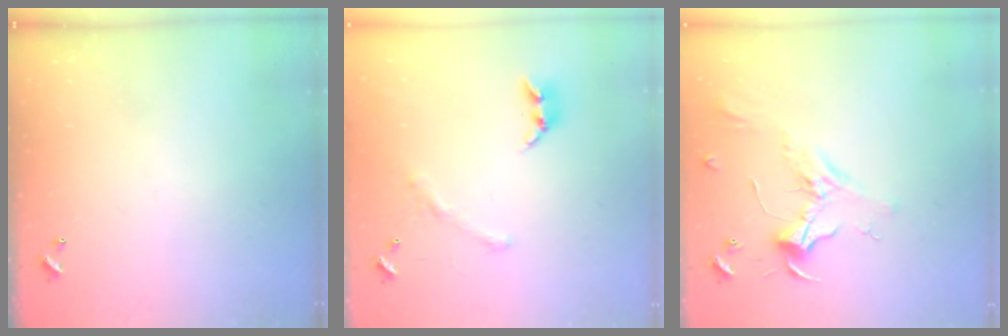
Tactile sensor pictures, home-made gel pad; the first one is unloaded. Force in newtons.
{"total": 1.6, "press": 1.1, "slide": 1.1}
{"total": 2.4, "press": 2.3, "slide": 0.8}